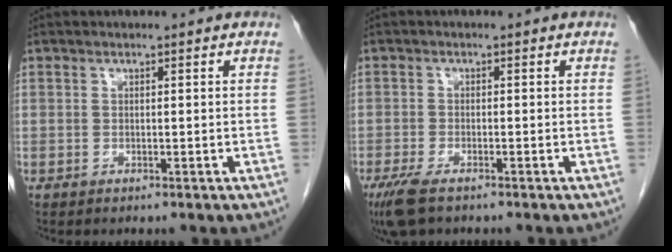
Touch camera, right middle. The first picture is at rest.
{"total": 4.9, "force": [-3.4, 1.3, 3.2], "torque": [-0.069, -0.013, -0.058]}